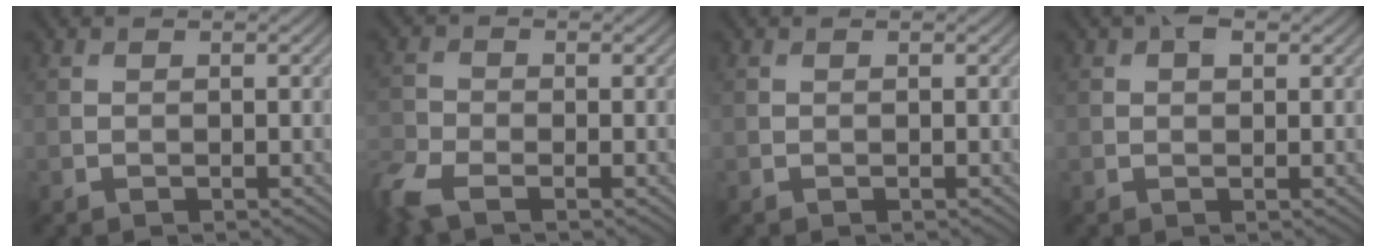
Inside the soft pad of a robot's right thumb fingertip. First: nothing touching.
{"total": 4.7, "force": [-3.2, 2.1, 2.8], "torque": [-0.073, -0.011, -0.082]}
{"total": 0.0}
{"total": 2.0, "force": [1.0, 1.2, 1.4], "torque": [-0.021, 0.006, 0.012]}